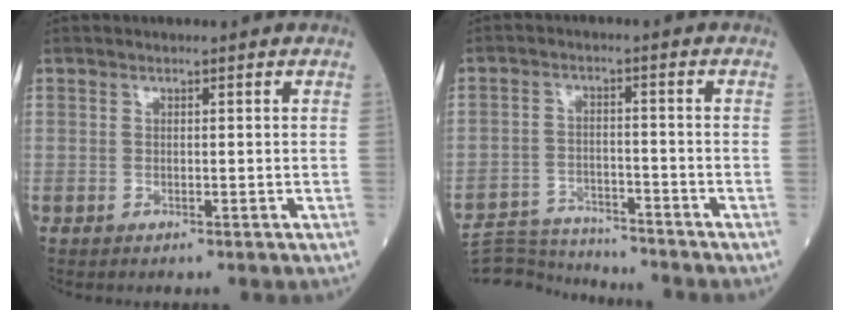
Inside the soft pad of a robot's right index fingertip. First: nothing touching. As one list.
[{"total": 9.6, "force": [-9.6, 0.6, 0.4], "torque": [-0.011, 0.007, -0.160]}]